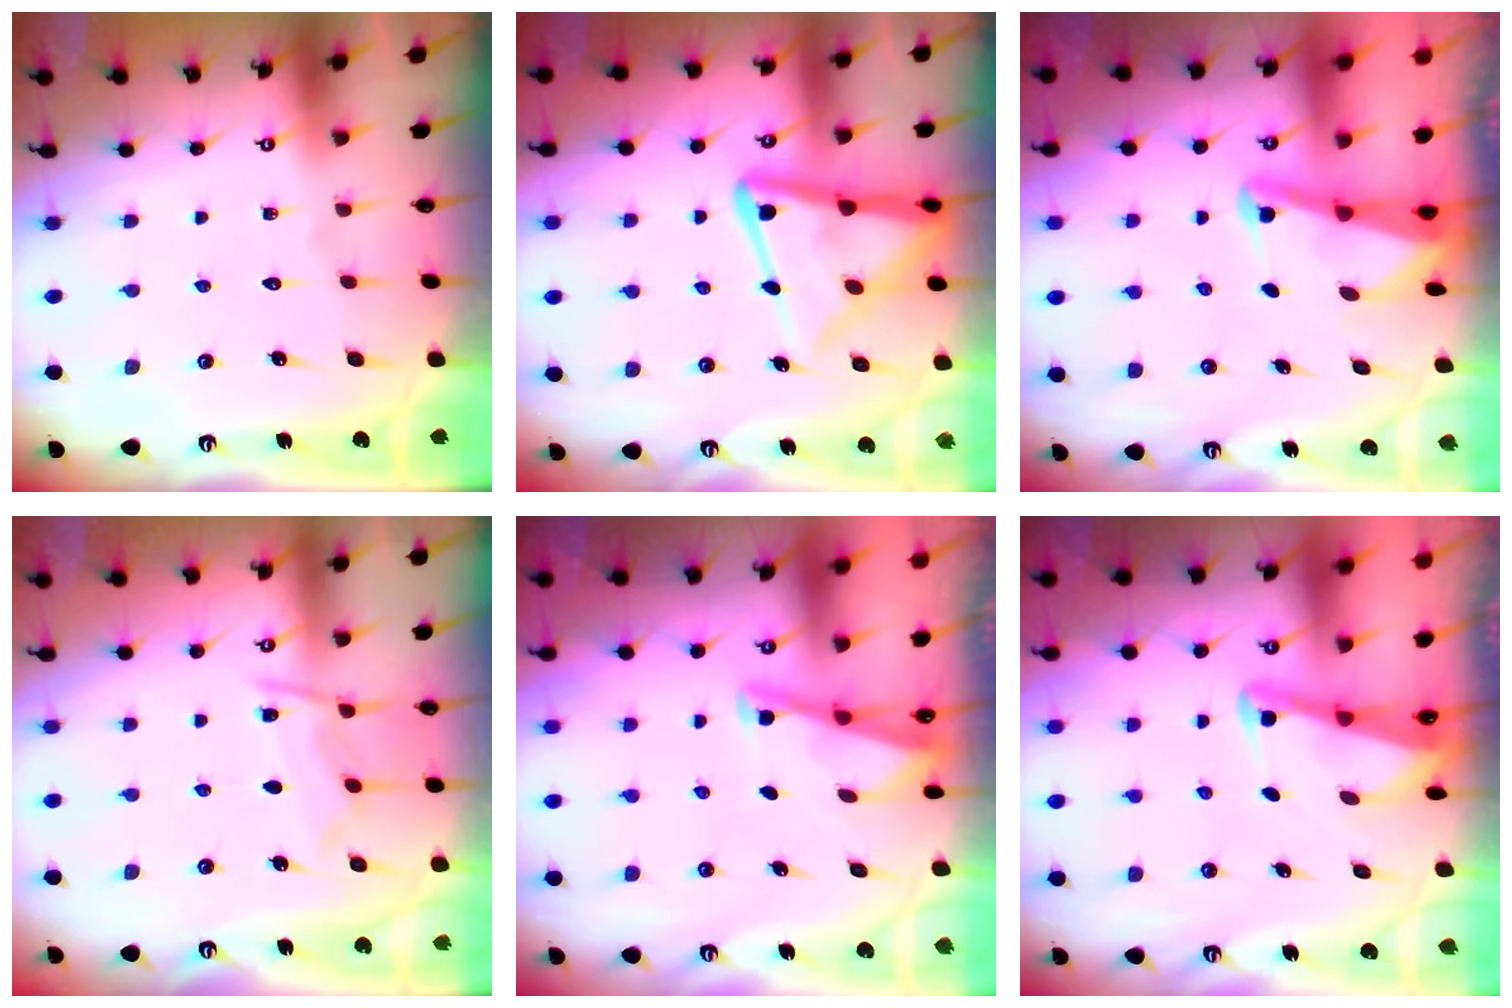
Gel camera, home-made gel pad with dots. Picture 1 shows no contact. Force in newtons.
{"total": 13.8, "press": 13.7, "slide": 1.5}
{"total": 2.5, "press": 2.4, "slide": 0.6}
{"total": 8.9, "press": 8.9, "slide": 0.8}
{"total": 2.7, "press": 2.7, "slide": 0.2}
{"total": 2.9, "press": 2.9, "slide": 0.3}